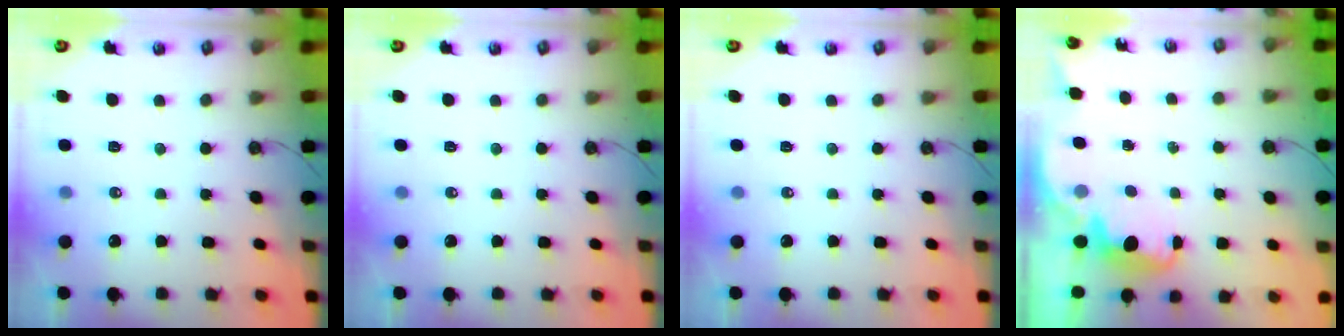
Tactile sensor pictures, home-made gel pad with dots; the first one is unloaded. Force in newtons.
{"total": 0.0}
{"total": 0.0}
{"total": 3.0, "press": 2.9, "slide": 0.7}